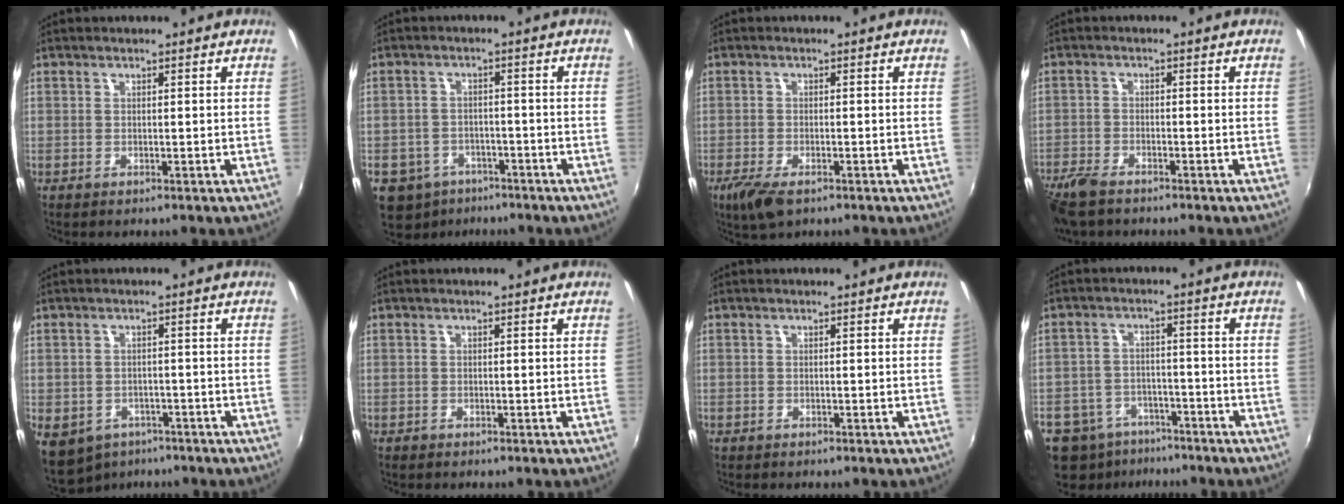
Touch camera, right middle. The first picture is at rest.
{"total": 10.3, "force": [-6.5, 7.3, 3.5], "torque": [-0.105, -0.002, -0.094]}
{"total": 5.7, "force": [-3.7, 2.1, 3.8], "torque": [-0.092, -0.021, -0.067]}
{"total": 7.2, "force": [-5.8, 2.3, 3.6], "torque": [-0.101, -0.026, -0.116]}
{"total": 9.2, "force": [-5.8, 6.2, 3.4], "torque": [-0.092, -0.022, -0.079]}
{"total": 0.6, "force": [-0.6, 0.2, 0.1], "torque": [-0.004, -0.003, -0.014]}
{"total": 0.7, "force": [-0.6, 0.4, 0.0], "torque": [-0.002, 0.000, -0.012]}
{"total": 11.2, "force": [-7.8, 6.8, 4.0], "torque": [-0.118, -0.001, -0.121]}